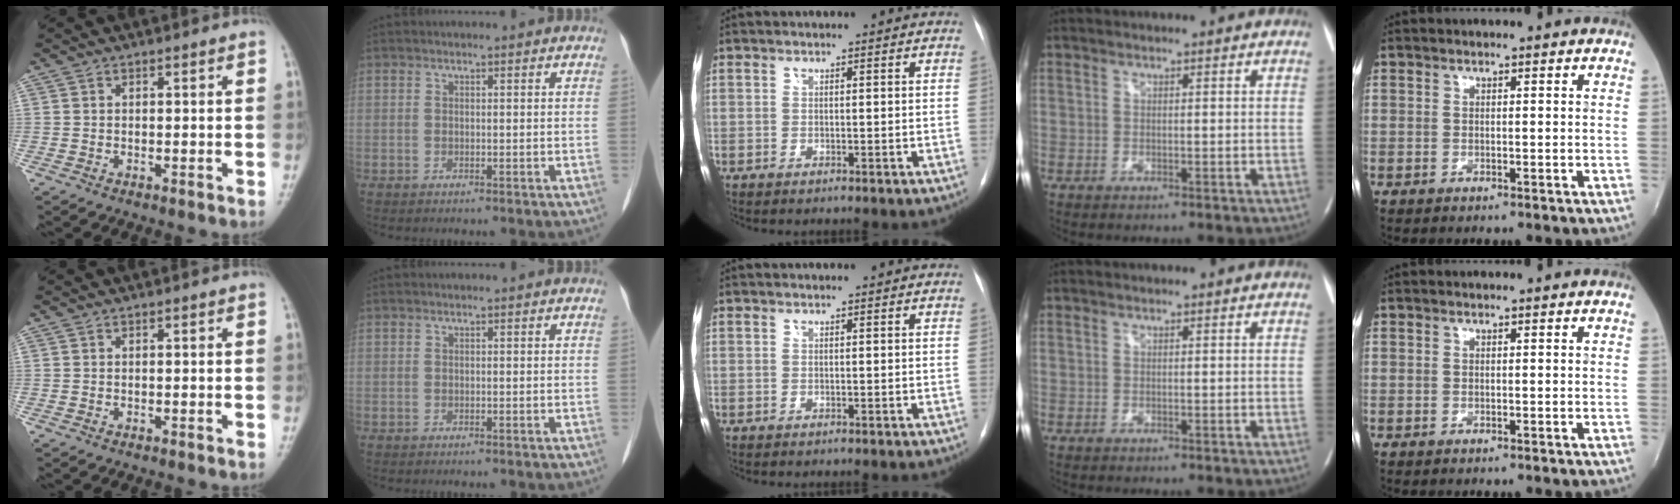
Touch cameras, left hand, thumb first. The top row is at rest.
{}